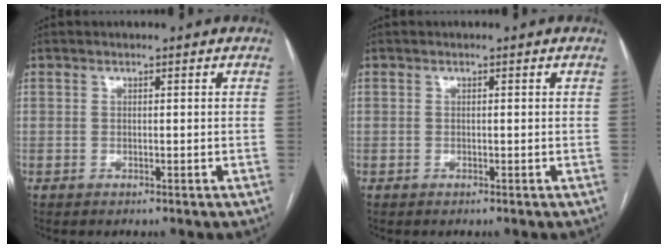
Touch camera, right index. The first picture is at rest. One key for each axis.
{"total": 0.0}